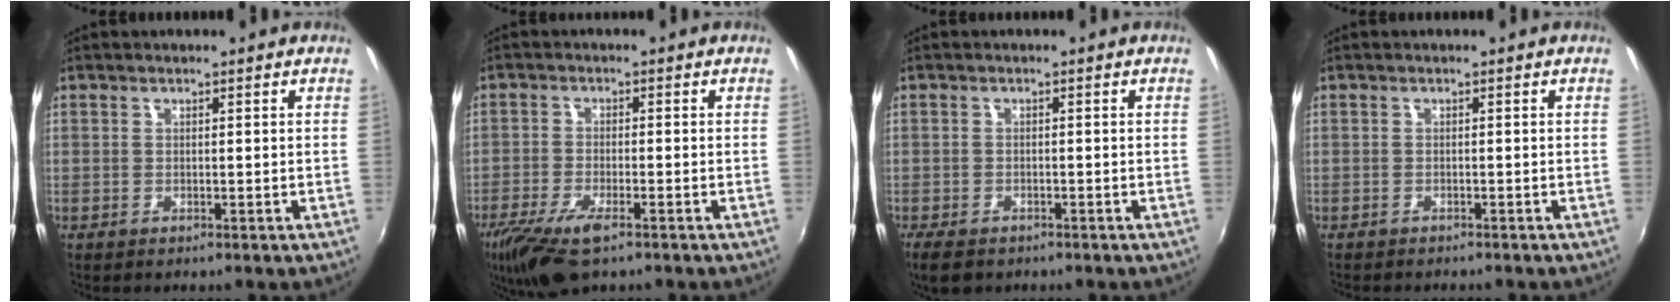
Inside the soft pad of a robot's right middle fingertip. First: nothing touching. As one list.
[{"total": 9.8, "force": [-6.3, 2.9, 6.9], "torque": [-0.160, -0.031, -0.119]}, {"total": 4.8, "force": [-3.5, 2.3, 2.4], "torque": [-0.062, -0.018, -0.063]}, {"total": 1.9, "force": [-1.8, 0.4, 0.5], "torque": [-0.017, -0.011, -0.028]}]